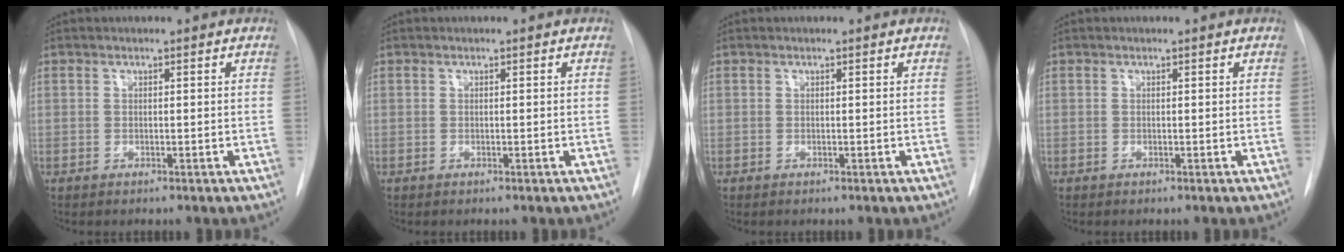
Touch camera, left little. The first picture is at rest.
{"total": 0.0}
{"total": 0.0}
{"total": 0.0}